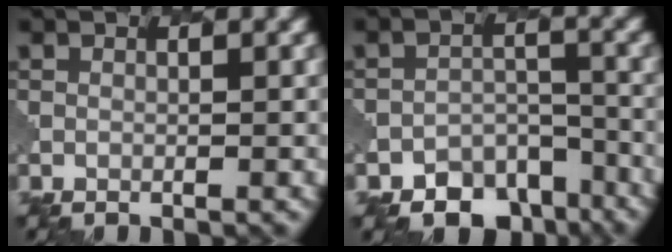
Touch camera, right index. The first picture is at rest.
{"total": 6.6, "force": [-5.0, 3.8, 2.0], "torque": [-0.017, -0.015, -0.066]}